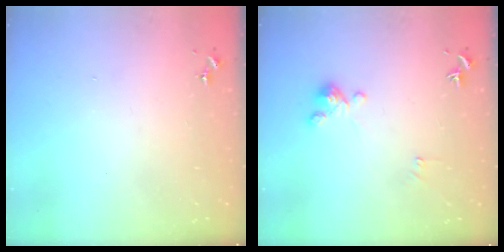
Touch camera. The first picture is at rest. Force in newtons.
{"total": 0.0}